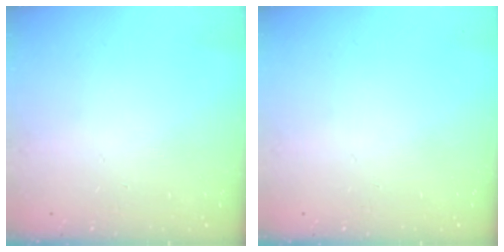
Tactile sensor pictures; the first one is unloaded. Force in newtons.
{"total": 0.0}